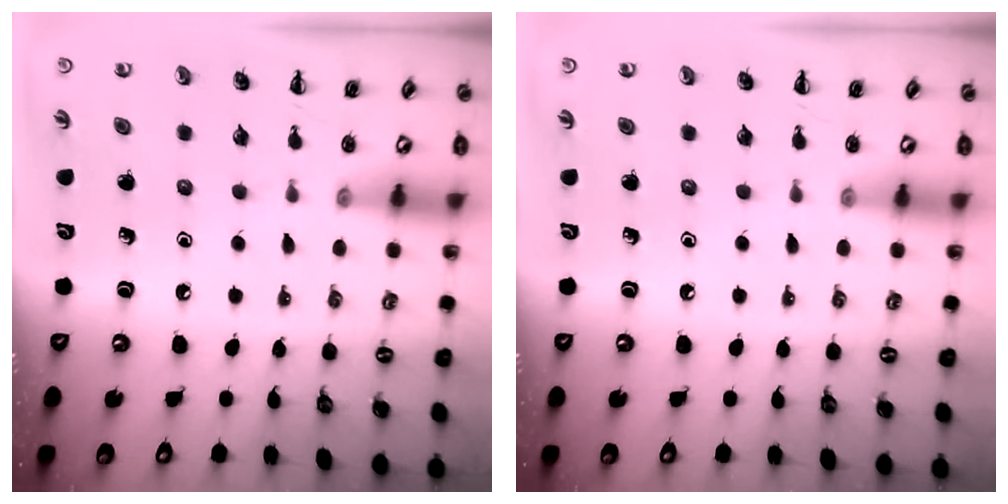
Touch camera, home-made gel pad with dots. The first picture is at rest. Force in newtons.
{"total": 0.0}